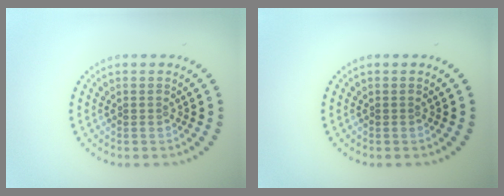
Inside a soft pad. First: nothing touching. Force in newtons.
{"total": 0.0}